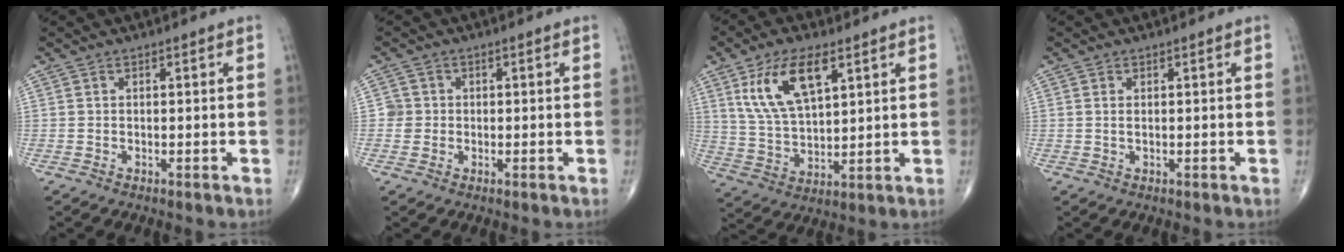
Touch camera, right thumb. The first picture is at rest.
{"total": 2.1, "force": [0.0, 2.1, 0.1], "torque": [0.015, 0.007, -0.005]}
{"total": 12.9, "force": [5.9, 5.8, 9.8], "torque": [-0.177, -0.018, 0.121]}
{"total": 0.6, "force": [0.2, 0.2, 0.5], "torque": [-0.016, 0.001, 0.005]}